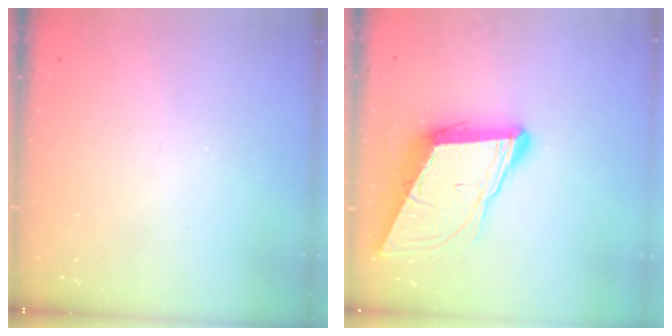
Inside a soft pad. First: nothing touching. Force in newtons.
{"total": 11.7, "press": 11.1, "slide": 3.5}